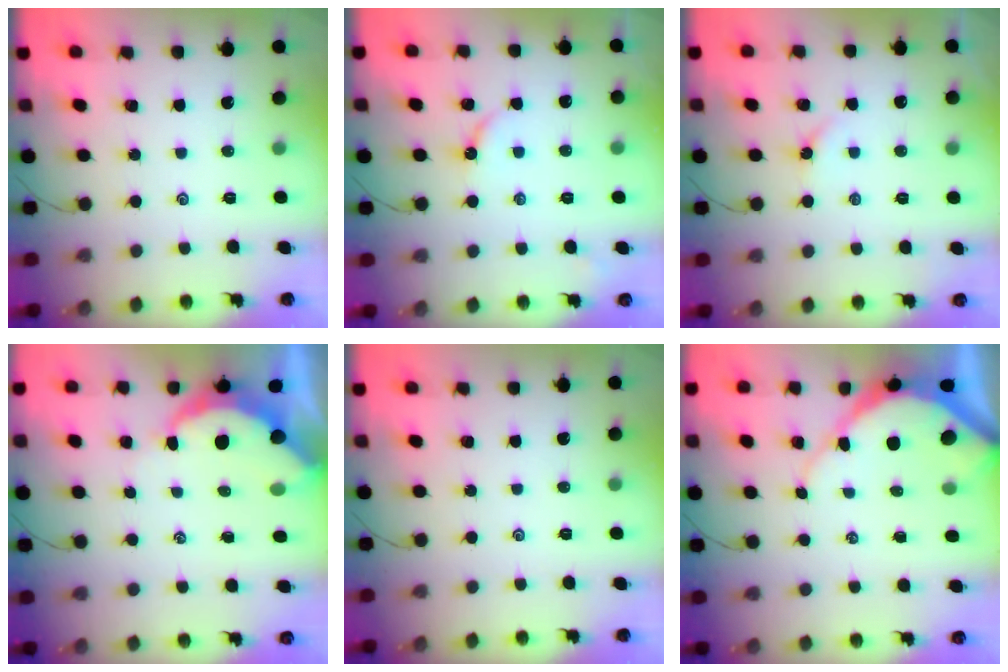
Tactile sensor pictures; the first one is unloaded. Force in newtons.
{"total": 3.3, "press": 3.3, "slide": 0.5}
{"total": 2.6, "press": 2.6, "slide": 0.3}
{"total": 8.8, "press": 8.7, "slide": 1.0}
{"total": 0.0}
{"total": 7.9, "press": 7.9, "slide": 0.8}